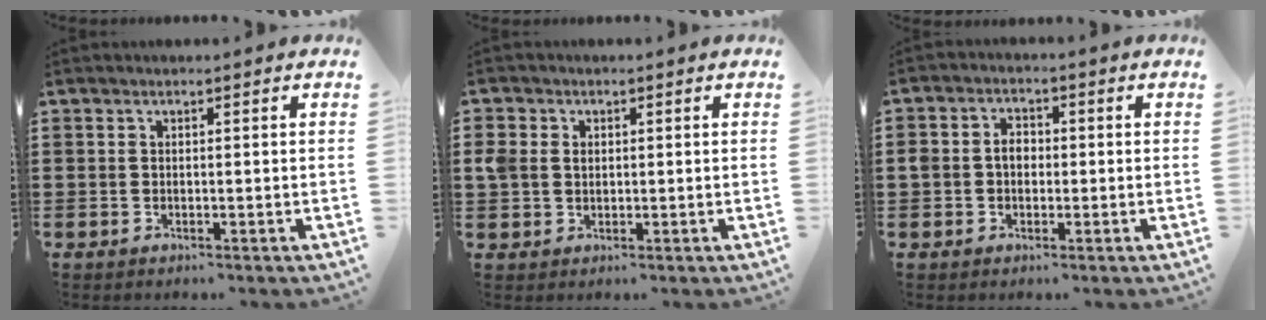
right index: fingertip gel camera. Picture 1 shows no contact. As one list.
[{"total": 2.8, "force": [0.5, 2.3, 1.5], "torque": [-0.044, 0.008, 0.006]}, {"total": 3.1, "force": [-0.1, 2.5, 1.9], "torque": [-0.040, 0.010, -0.005]}]